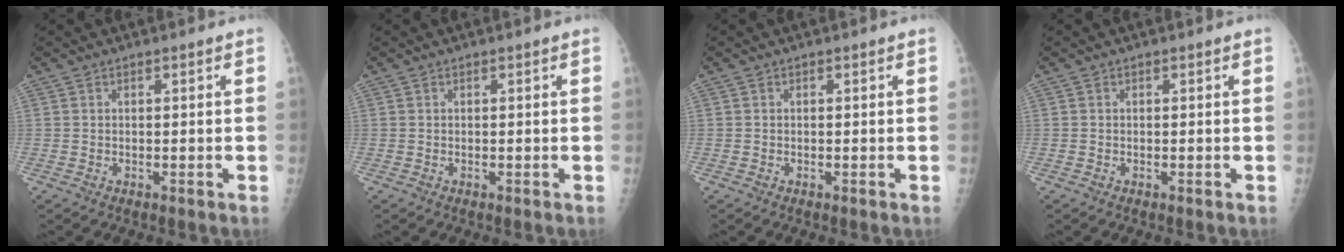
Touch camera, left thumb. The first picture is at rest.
{"total": 0.0}
{"total": 0.0}
{"total": 0.0}